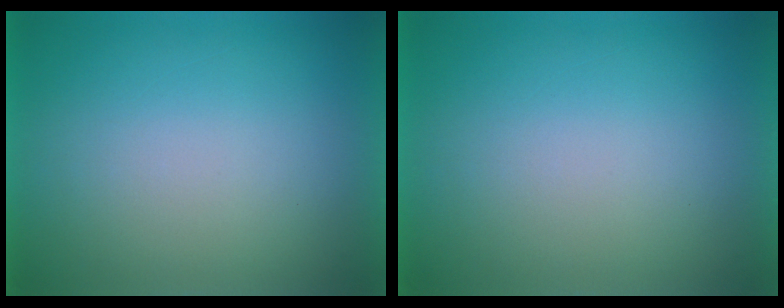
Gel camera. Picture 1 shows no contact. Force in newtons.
{"total": 0.0}